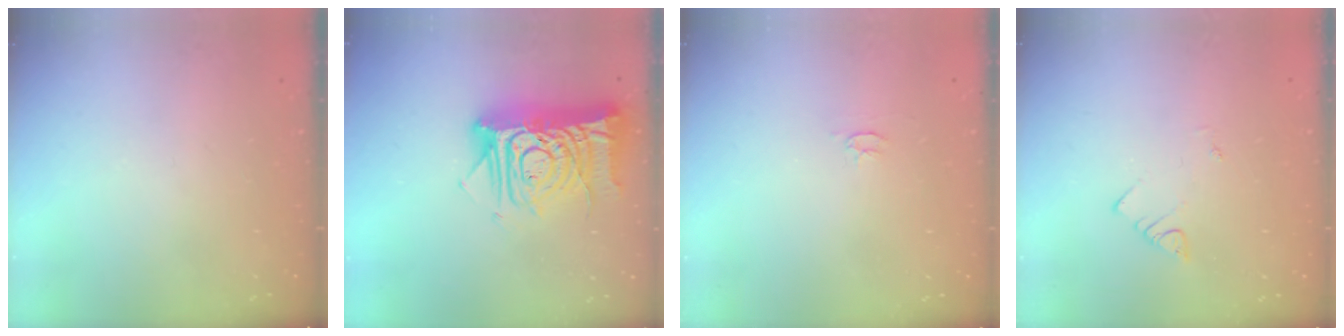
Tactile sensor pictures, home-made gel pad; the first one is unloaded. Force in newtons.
{"total": 17.4, "press": 17.3, "slide": 2.2}
{"total": 2.6, "press": 2.6, "slide": 0.3}
{"total": 1.9, "press": 1.9, "slide": 0.2}